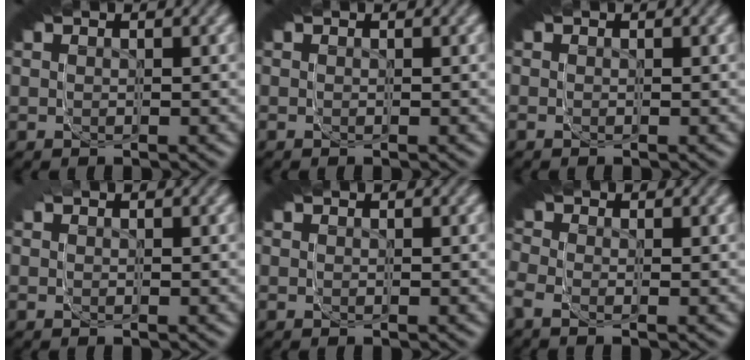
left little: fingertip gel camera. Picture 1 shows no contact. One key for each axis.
{"total": 0.0}
{"total": 0.6, "fx": -0.1, "fy": -0.5, "fz": -0.2, "tx": 0.008, "ty": 0.001, "tz": -0.001}
{"total": 0.0}
{"total": 0.0}
{"total": 1.3, "fx": -0.5, "fy": 0.7, "fz": 1.0, "tx": -0.004, "ty": 0.001, "tz": -0.010}